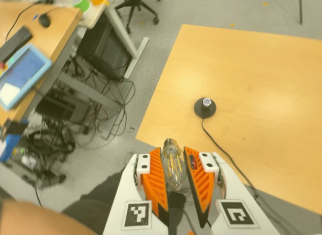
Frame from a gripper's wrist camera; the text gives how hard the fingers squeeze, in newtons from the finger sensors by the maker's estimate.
{"total": 14.6, "left": 15.8, "right": 13.4}